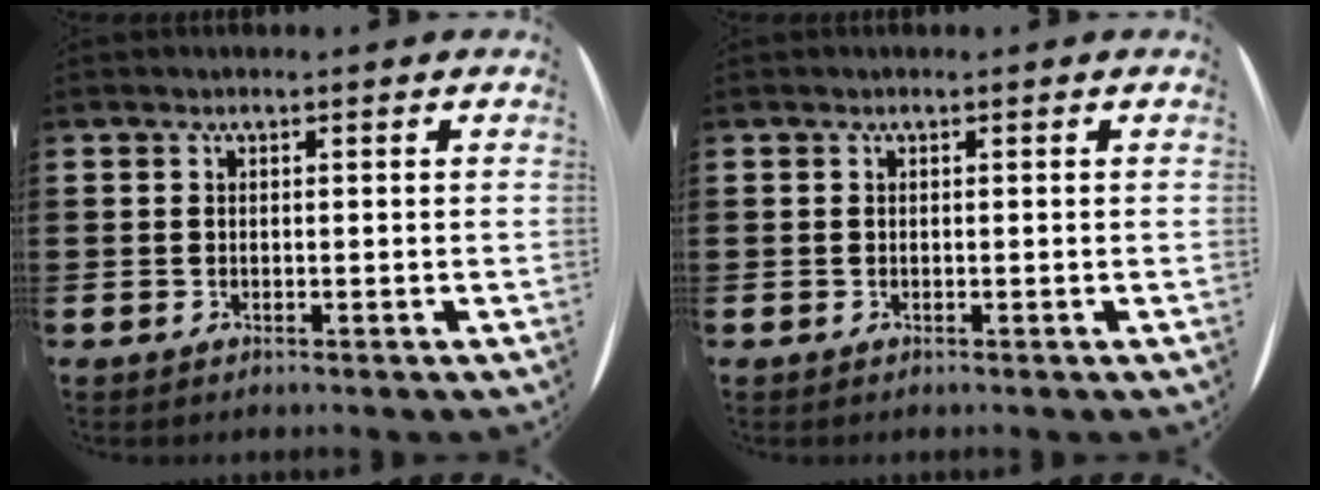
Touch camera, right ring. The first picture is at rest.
{"total": 0.0}